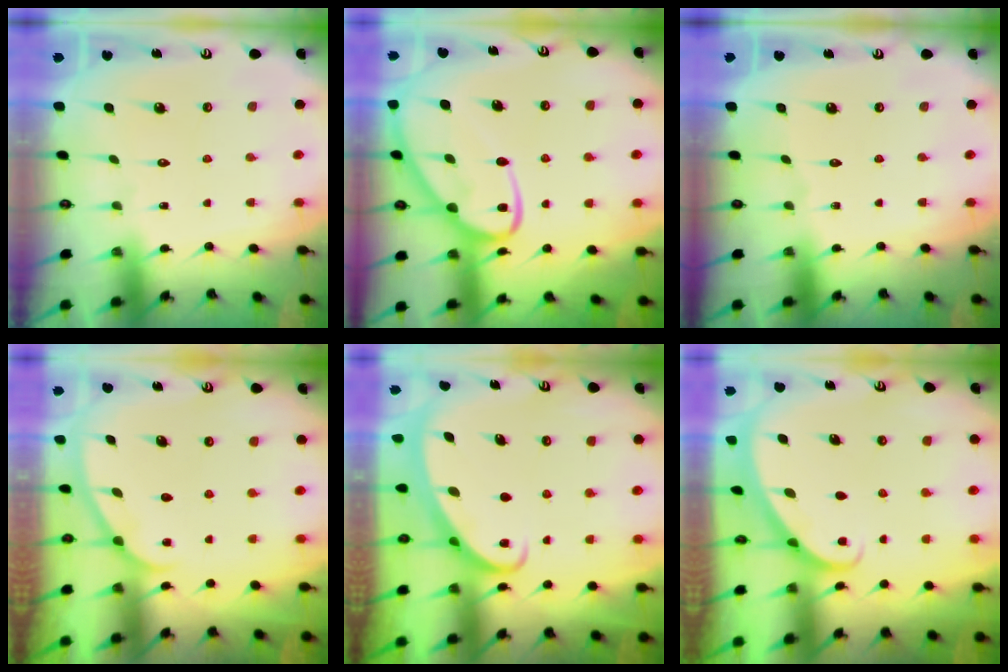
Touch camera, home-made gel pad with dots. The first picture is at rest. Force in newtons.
{"total": 14.4, "press": 14.4, "slide": 1.2}
{"total": 0.0}
{"total": 0.8, "press": 0.8, "slide": 0.2}
{"total": 2.6, "press": 2.6, "slide": 0.4}
{"total": 1.9, "press": 1.9, "slide": 0.1}